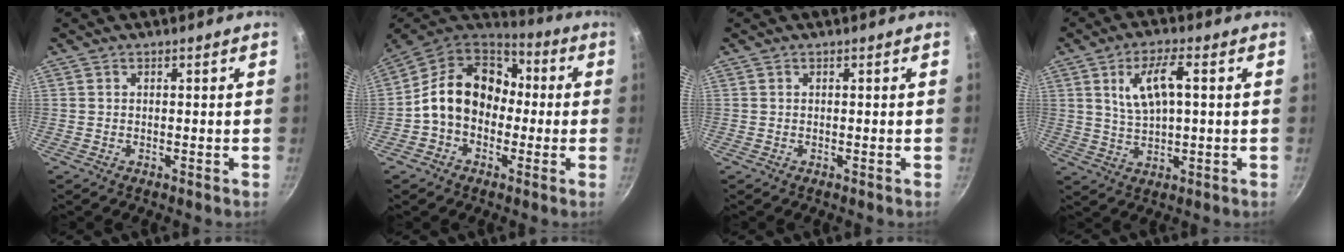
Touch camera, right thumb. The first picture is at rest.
{"total": 16.3, "force": [-0.1, 12.9, 10.0], "torque": [-0.131, 0.048, -0.018]}
{"total": 0.0}
{"total": 8.8, "force": [2.1, 3.4, 7.8], "torque": [-0.143, 0.010, 0.046]}